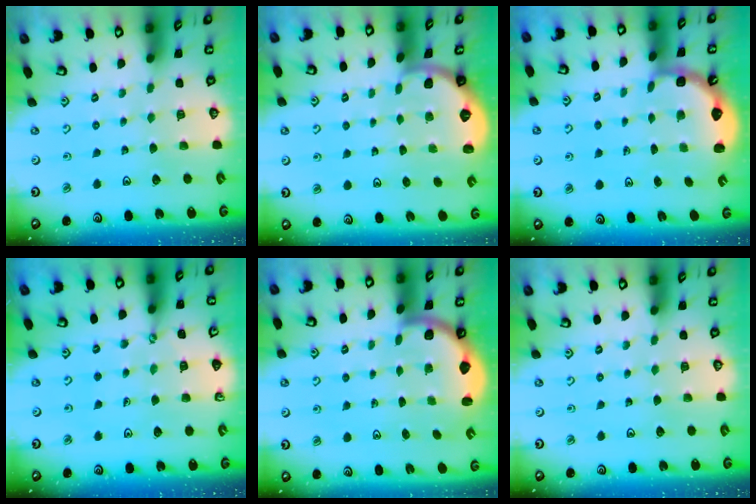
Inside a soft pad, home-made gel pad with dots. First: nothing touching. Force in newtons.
{"total": 1.6, "press": 1.6, "slide": 0.1}
{"total": 2.4, "press": 2.1, "slide": 1.3}
{"total": 2.4, "press": 2.4, "slide": 0.3}
{"total": 2.5, "press": 2.2, "slide": 1.1}
{"total": 0.0}